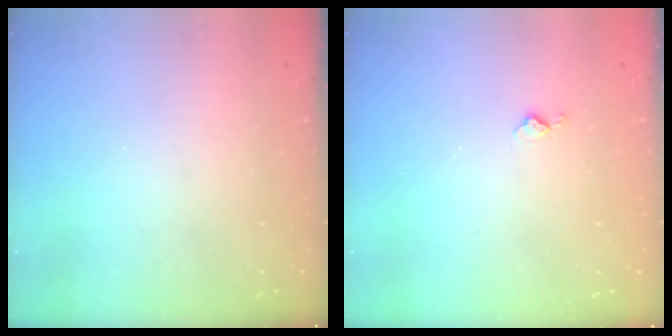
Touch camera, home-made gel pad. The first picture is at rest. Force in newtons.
{"total": 4.2, "press": 4.2, "slide": 0.4}